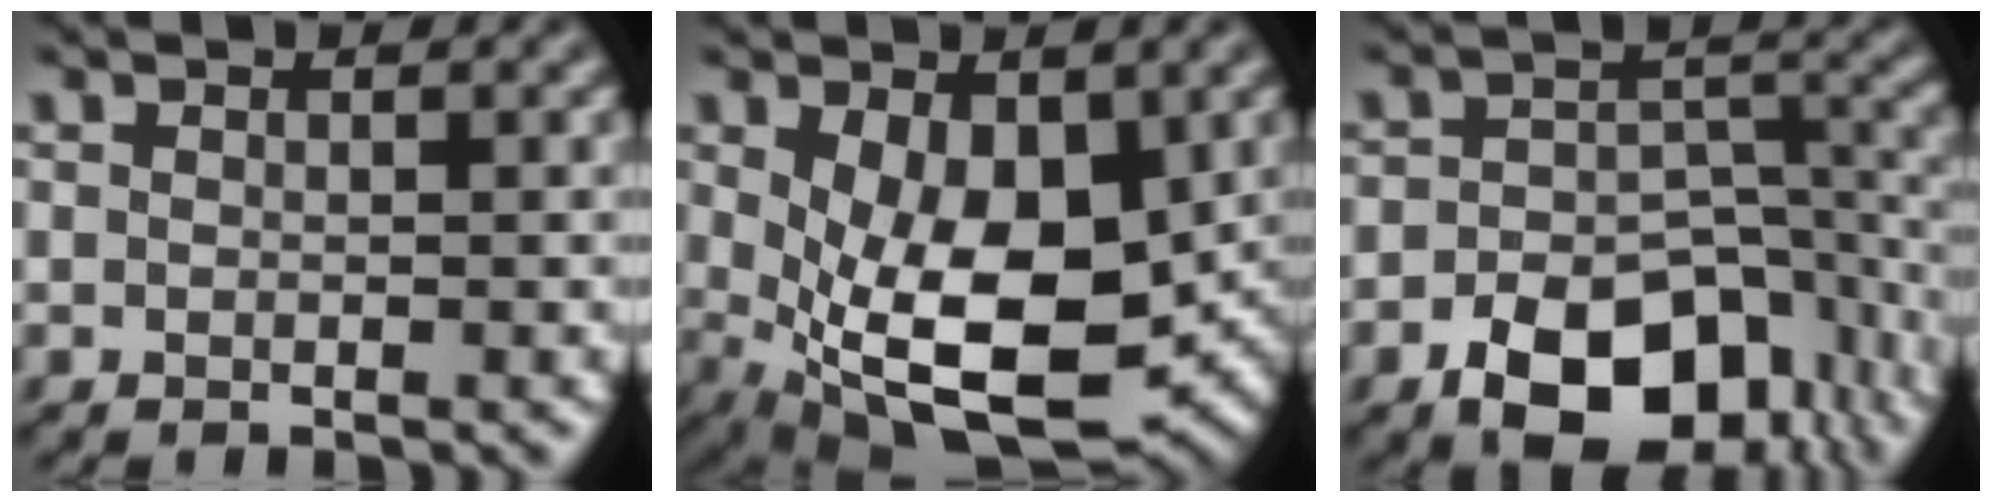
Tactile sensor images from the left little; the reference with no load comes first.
{"total": 9.5, "force": [-0.6, 5.1, 8.0], "torque": [-0.147, -0.023, 0.005]}
{"total": 10.9, "force": [-6.0, 6.4, 6.6], "torque": [-0.101, -0.015, -0.091]}